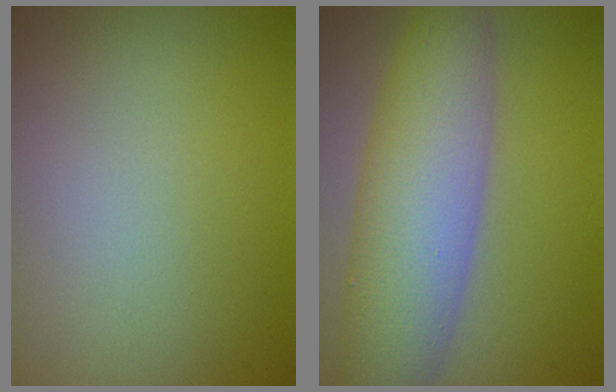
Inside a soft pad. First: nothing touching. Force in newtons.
{"total": 8.4, "press": 8.4, "slide": 0.3}